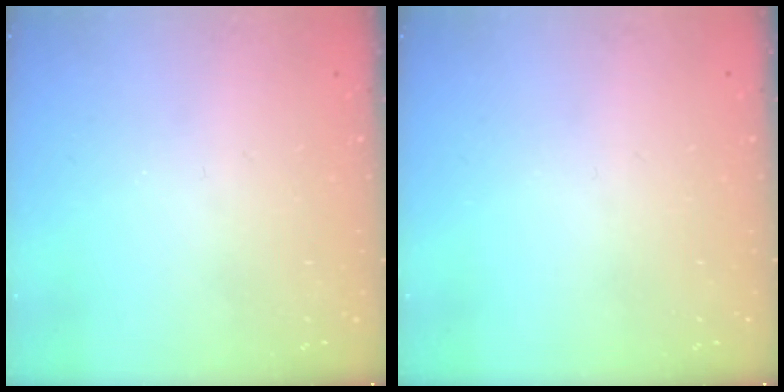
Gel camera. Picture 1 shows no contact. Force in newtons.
{"total": 0.0}